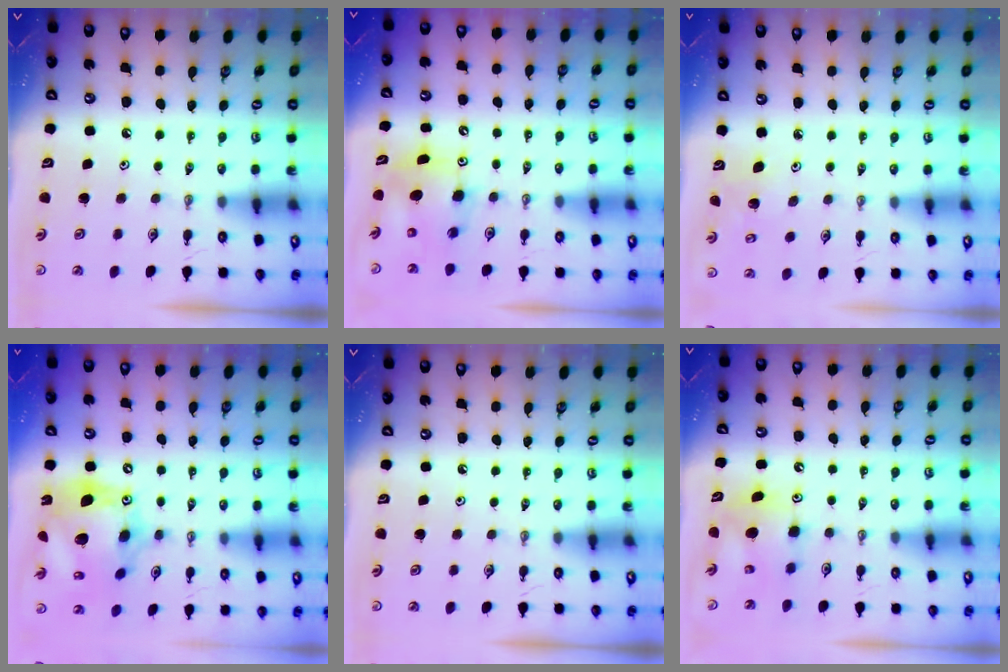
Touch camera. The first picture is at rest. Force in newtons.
{"total": 8.1, "press": 7.9, "slide": 1.6}
{"total": 3.9, "press": 3.9, "slide": 0.4}
{"total": 18.4, "press": 18.3, "slide": 1.9}
{"total": 0.0}
{"total": 7.6, "press": 7.6, "slide": 0.4}